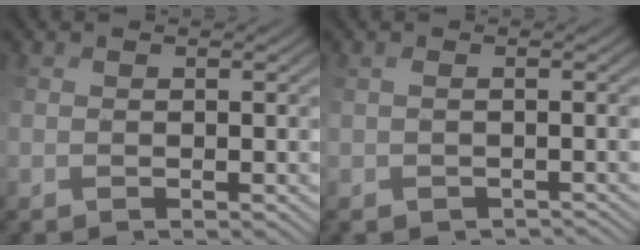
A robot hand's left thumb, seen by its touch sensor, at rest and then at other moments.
{"total": 2.5, "force": [-2.3, 0.8, 0.5], "torque": [0.005, 0.004, -0.025]}